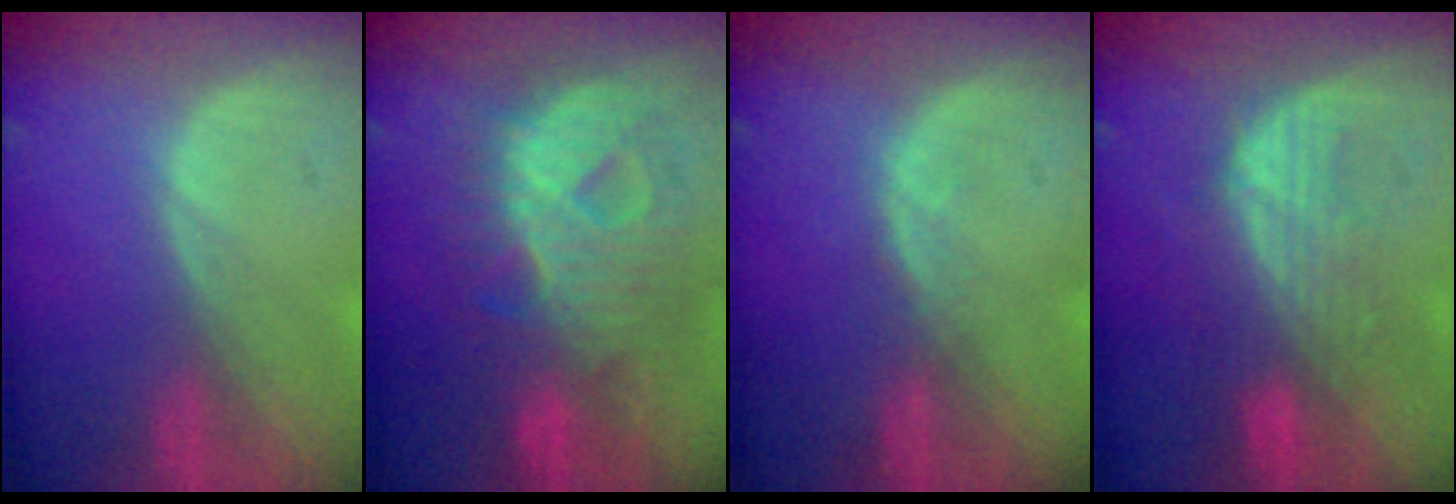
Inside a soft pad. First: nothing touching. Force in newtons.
{"total": 11.2, "press": 11.2, "slide": 1.0}
{"total": 1.1, "press": 1.1, "slide": 0.2}
{"total": 7.2, "press": 7.0, "slide": 1.5}